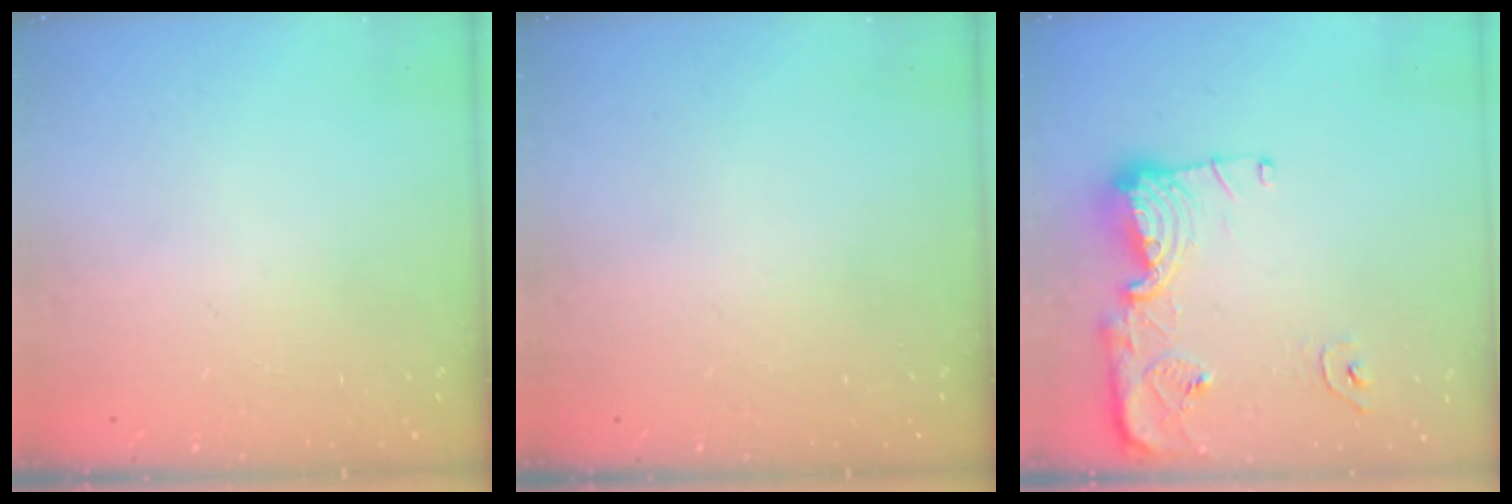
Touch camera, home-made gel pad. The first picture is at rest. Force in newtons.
{"total": 0.0}
{"total": 13.8, "press": 13.8, "slide": 1.3}